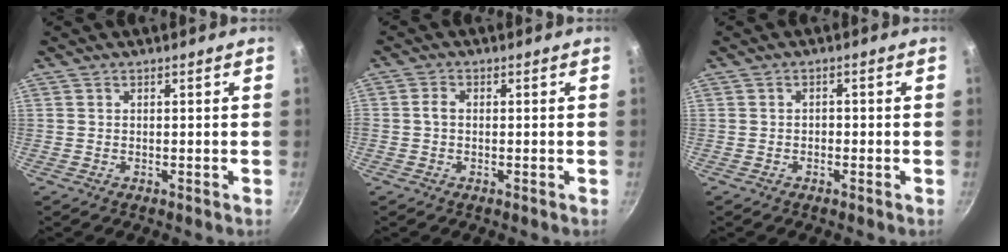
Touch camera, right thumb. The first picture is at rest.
{"total": 1.9, "force": [-0.2, 1.2, 1.4], "torque": [-0.024, 0.003, -0.008]}
{"total": 1.2, "force": [-0.4, 0.9, 0.7], "torque": [-0.002, 0.005, -0.011]}